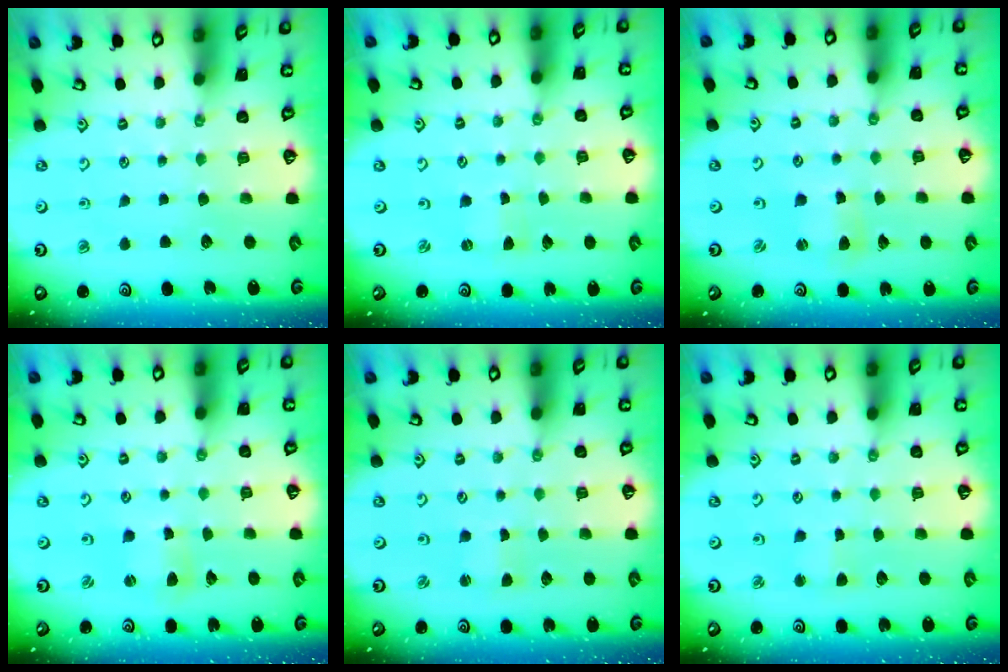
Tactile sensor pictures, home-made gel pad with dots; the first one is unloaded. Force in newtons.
{"total": 0.0}
{"total": 2.5, "press": 2.5, "slide": 0.3}
{"total": 2.5, "press": 2.5, "slide": 0.3}
{"total": 1.0, "press": 1.0, "slide": 0.0}
{"total": 2.4, "press": 2.4, "slide": 0.3}